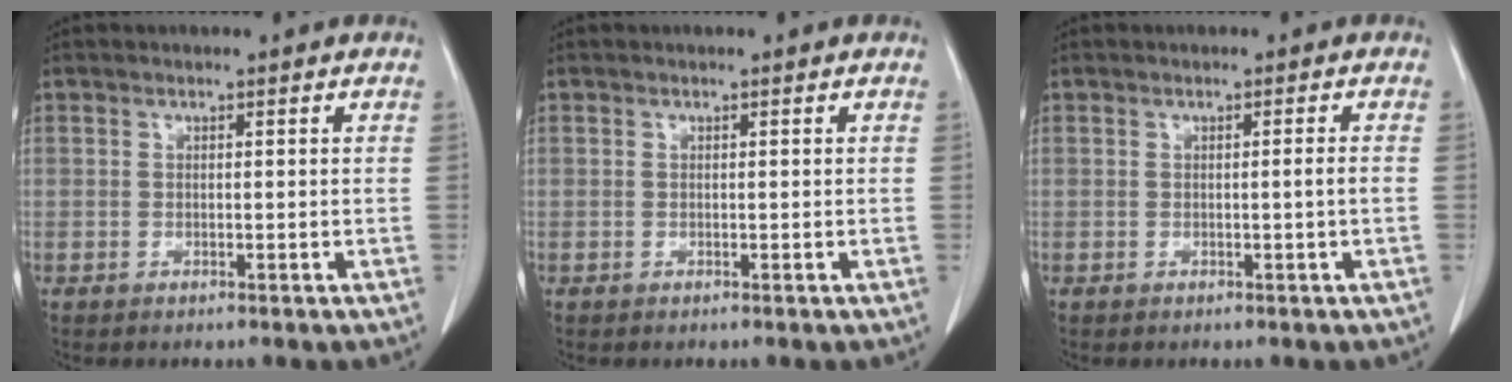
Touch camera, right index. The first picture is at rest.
{"total": 0.0}
{"total": 1.1, "force": [-0.3, -0.4, 1.0], "torque": [-0.013, -0.001, -0.004]}